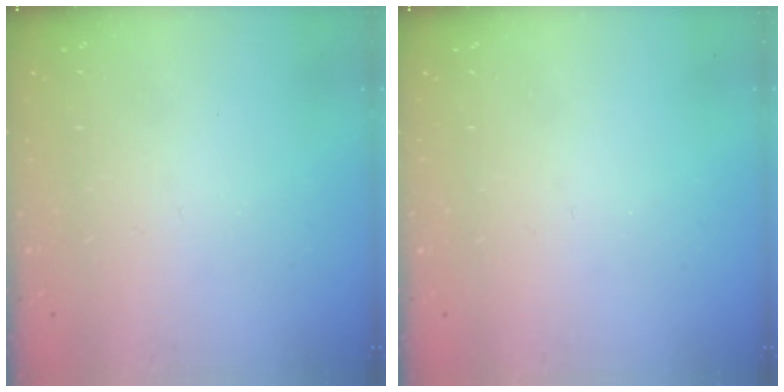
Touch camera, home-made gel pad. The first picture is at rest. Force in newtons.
{"total": 0.0}